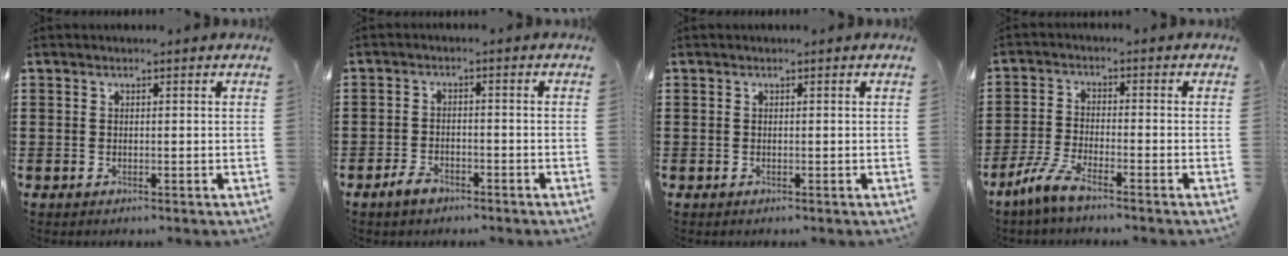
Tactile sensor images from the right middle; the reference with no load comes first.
{"total": 2.7, "force": [-2.1, 1.2, 1.2], "torque": [-0.025, 0.005, -0.041]}
{"total": 0.0}
{"total": 5.2, "force": [-4.0, 0.5, 3.2], "torque": [-0.086, -0.014, -0.081]}